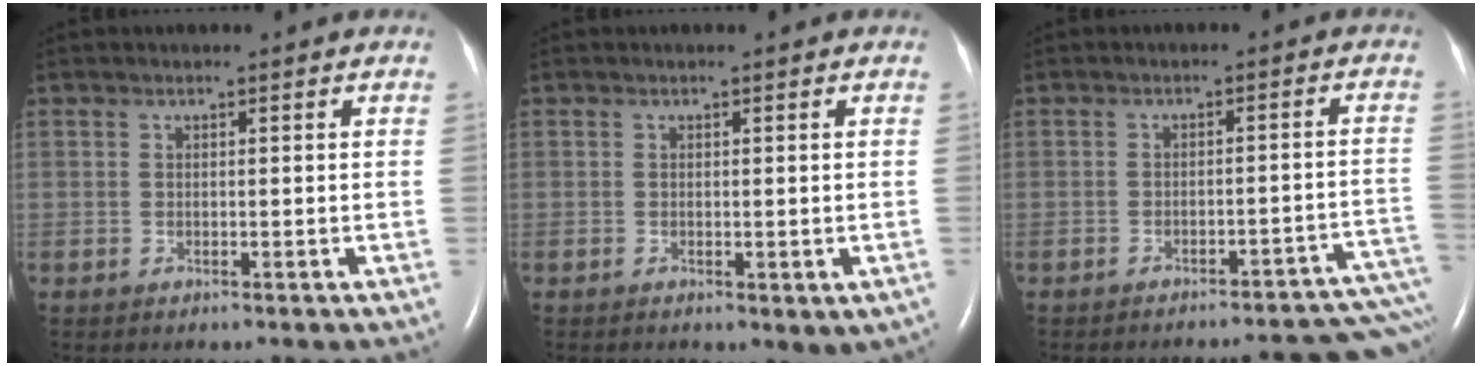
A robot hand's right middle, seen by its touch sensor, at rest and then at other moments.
{"total": 2.4, "force": [-0.7, 1.2, 1.9], "torque": [-0.025, -0.005, -0.002]}
{"total": 17.3, "force": [-16.3, 1.7, 5.4], "torque": [0.001, 0.023, -0.180]}